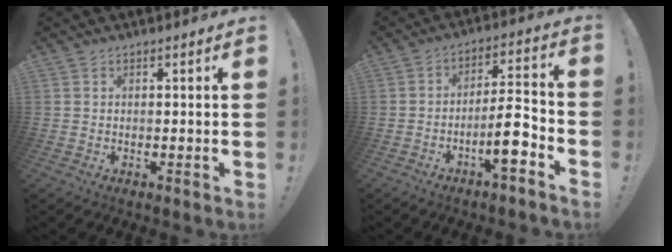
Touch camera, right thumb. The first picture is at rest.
{"total": 10.7, "force": [-4.9, 2.5, 9.1], "torque": [-0.142, 0.021, -0.088]}